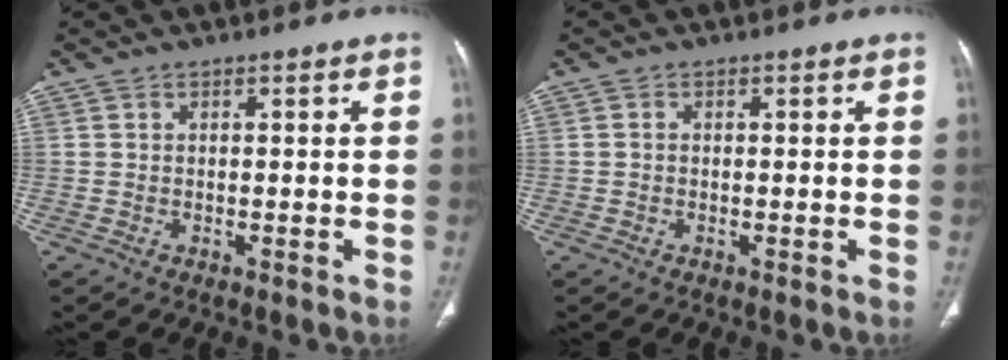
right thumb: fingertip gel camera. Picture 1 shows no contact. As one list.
[{"total": 0.6, "force": [-0.1, 0.5, 0.2], "torque": [-0.002, 0.002, -0.003]}]